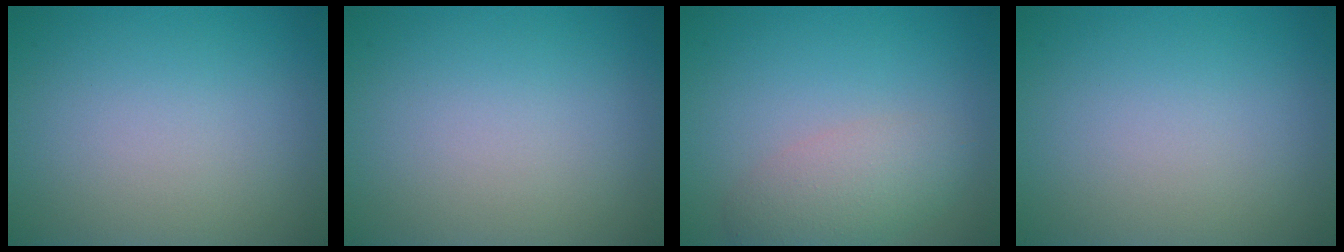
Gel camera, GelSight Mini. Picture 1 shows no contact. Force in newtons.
{"total": 0.0}
{"total": 3.4, "press": 3.4, "slide": 0.3}
{"total": 0.0}